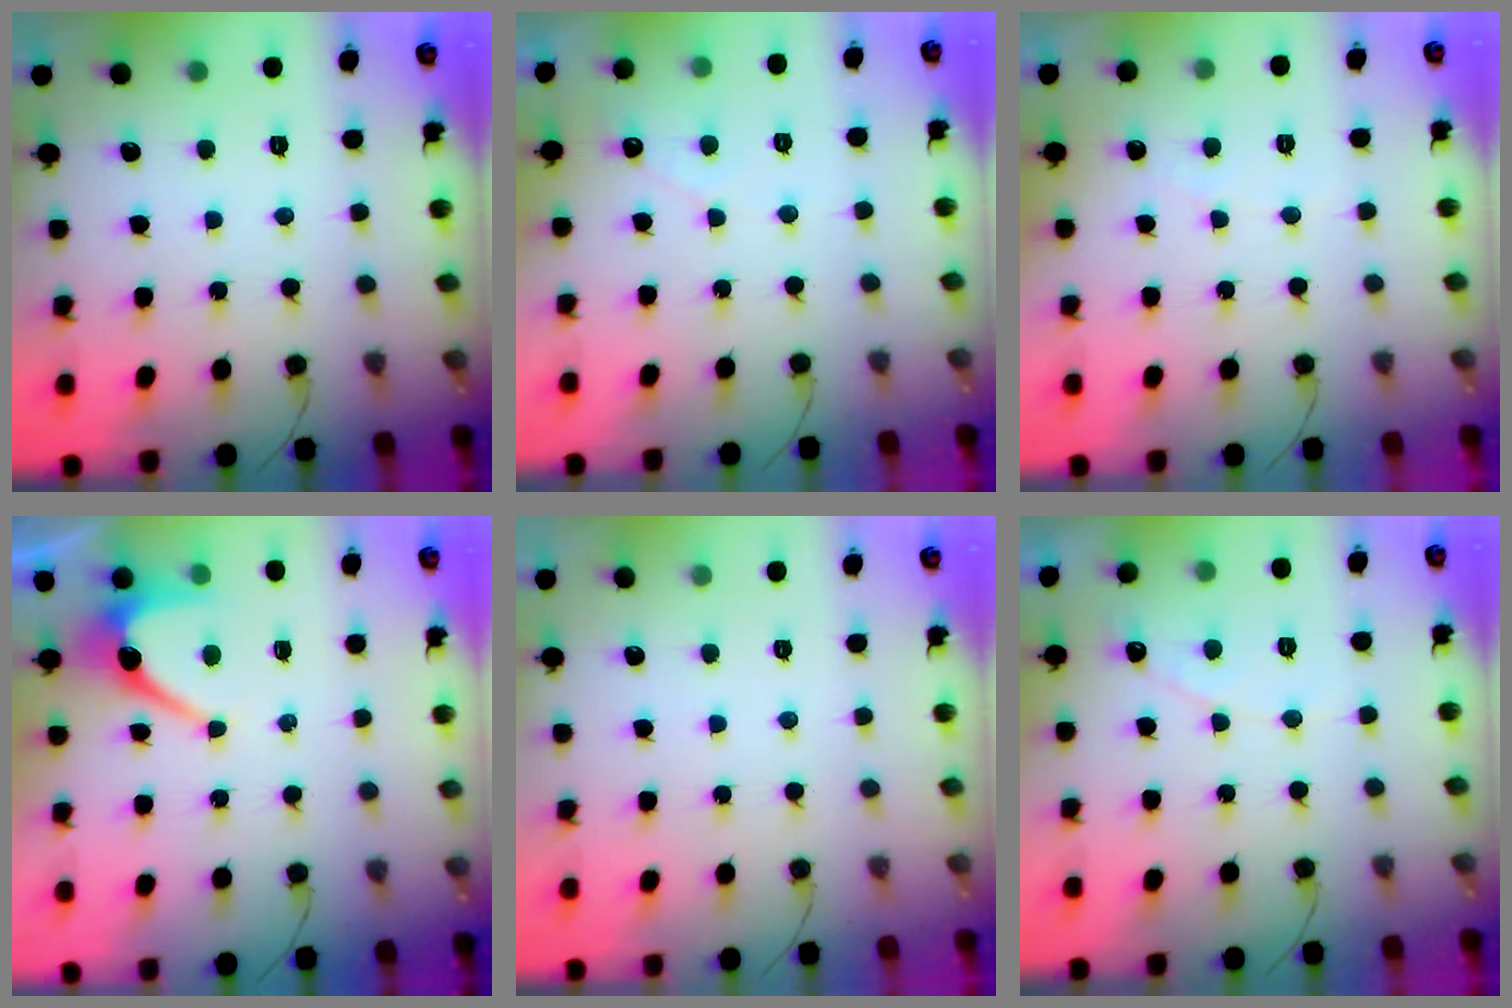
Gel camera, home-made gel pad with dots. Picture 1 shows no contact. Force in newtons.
{"total": 2.2, "press": 2.2, "slide": 0.1}
{"total": 1.9, "press": 1.9, "slide": 0.2}
{"total": 6.5, "press": 6.4, "slide": 0.9}
{"total": 0.0}
{"total": 3.9, "press": 3.9, "slide": 0.2}